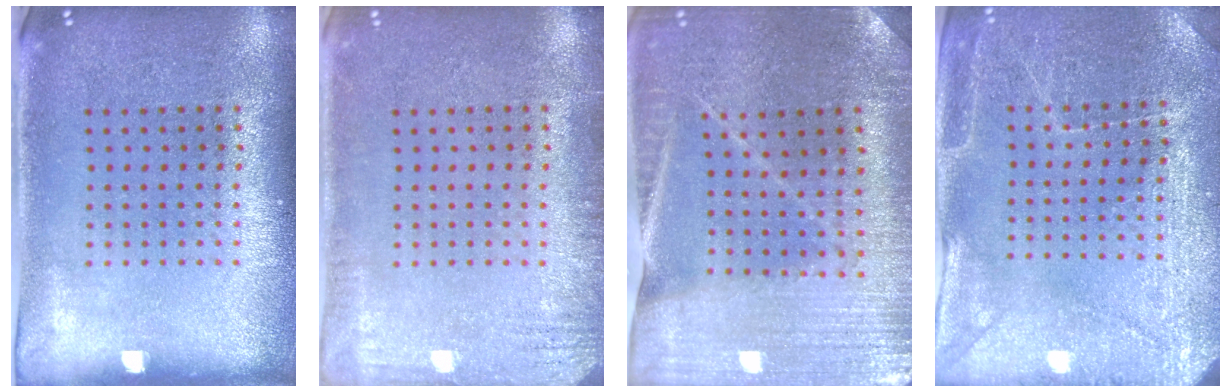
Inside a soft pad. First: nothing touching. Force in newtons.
{"total": 2.1, "press": 2.1, "slide": 0.2}
{"total": 1.7, "press": 1.7, "slide": 0.1}
{"total": 2.9, "press": 2.9, "slide": 0.2}